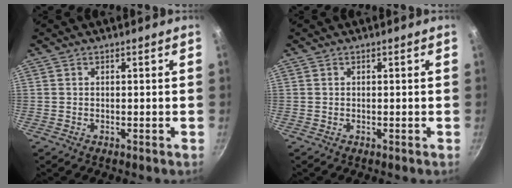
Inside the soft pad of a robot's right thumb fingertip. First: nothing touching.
{"total": 0.0}